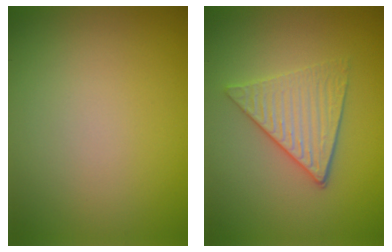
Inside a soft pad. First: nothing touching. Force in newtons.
{"total": 3.9, "press": 3.3, "slide": 1.9}